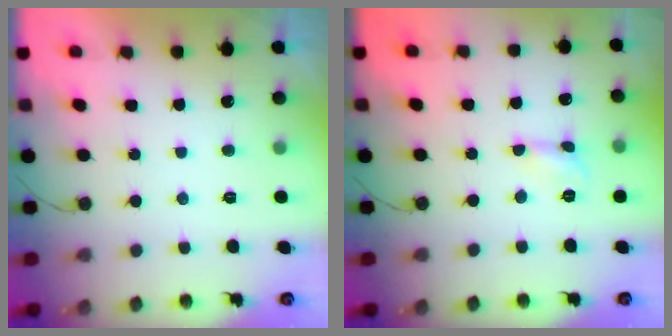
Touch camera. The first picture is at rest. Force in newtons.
{"total": 2.7, "press": 2.7, "slide": 0.2}